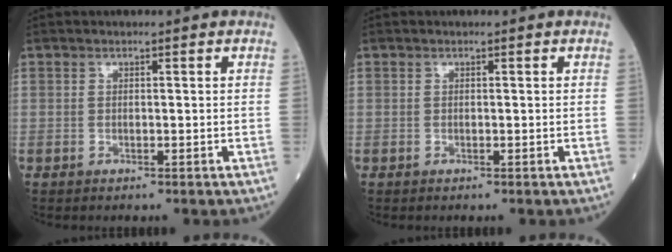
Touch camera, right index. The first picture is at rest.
{"total": 0.0}